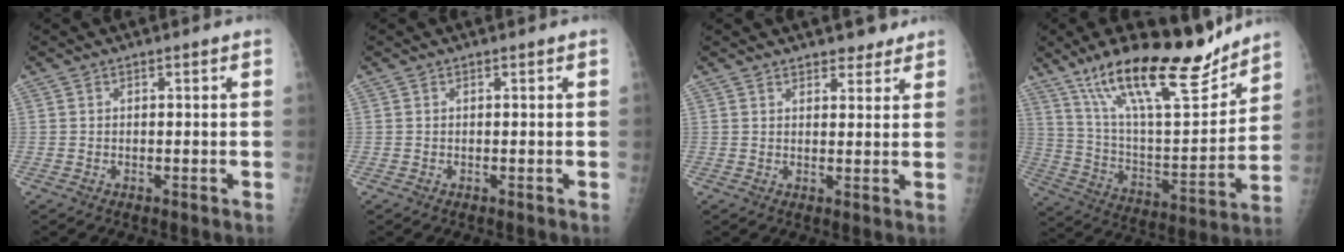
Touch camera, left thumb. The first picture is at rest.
{"total": 0.0}
{"total": 3.8, "force": [3.1, 1.8, 1.3], "torque": [0.007, -0.016, 0.043]}
{"total": 24.1, "force": [17.6, 6.6, 15.0], "torque": [-0.216, -0.081, 0.303]}